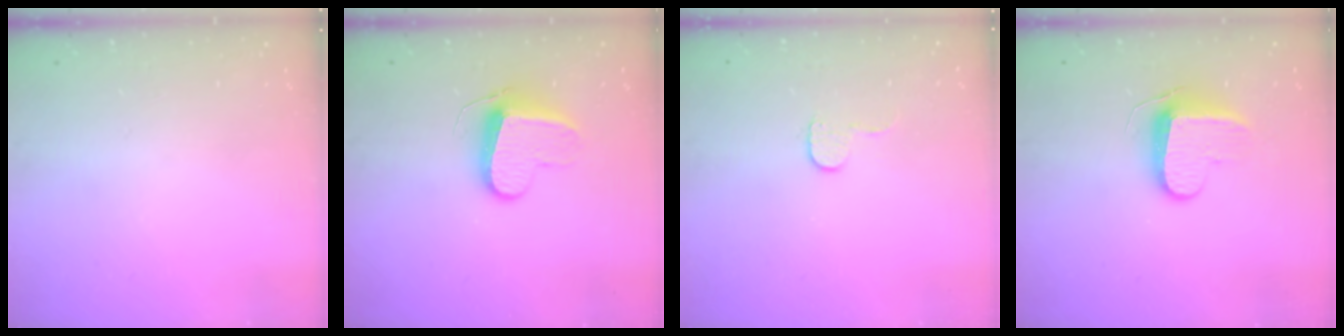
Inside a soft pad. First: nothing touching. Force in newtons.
{"total": 9.7, "press": 9.7, "slide": 0.4}
{"total": 5.0, "press": 4.9, "slide": 0.5}
{"total": 8.9, "press": 8.9, "slide": 0.8}